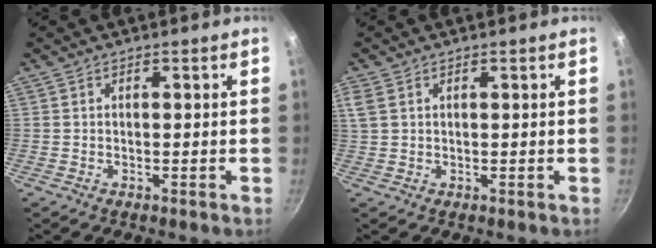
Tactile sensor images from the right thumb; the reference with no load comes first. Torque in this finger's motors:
{"motor_torque": [1.25, 3.71, 1.36, 0.08, 0.23]}